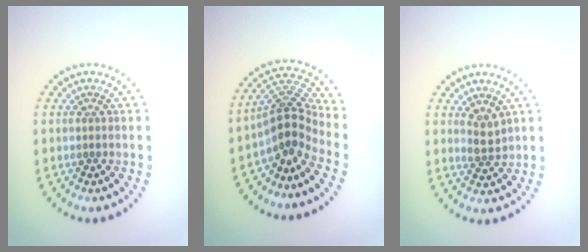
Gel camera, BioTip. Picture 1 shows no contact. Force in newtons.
{"total": 4.1, "press": 2.9, "slide": 2.9}
{"total": 1.7, "press": 1.5, "slide": 0.9}